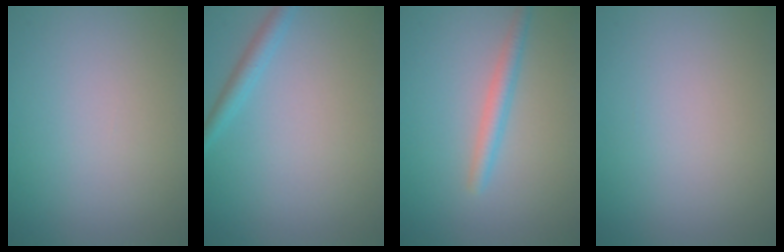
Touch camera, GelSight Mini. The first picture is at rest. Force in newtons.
{"total": 1.8, "press": 1.8, "slide": 0.1}
{"total": 2.1, "press": 2.1, "slide": 0.1}
{"total": 0.0}